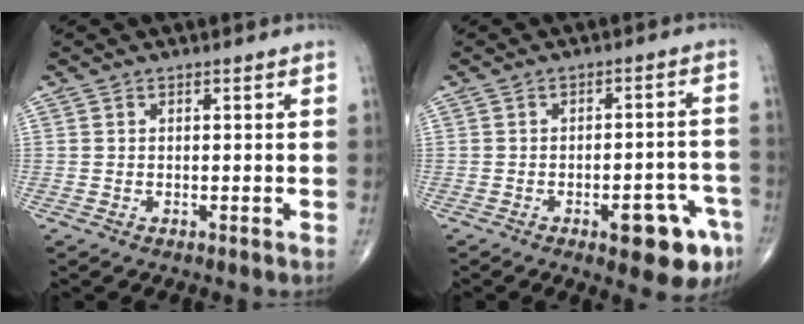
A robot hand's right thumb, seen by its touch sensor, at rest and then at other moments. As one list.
[{"total": 10.6, "force": [-5.3, 3.6, 8.5], "torque": [-0.083, 0.031, -0.061]}]